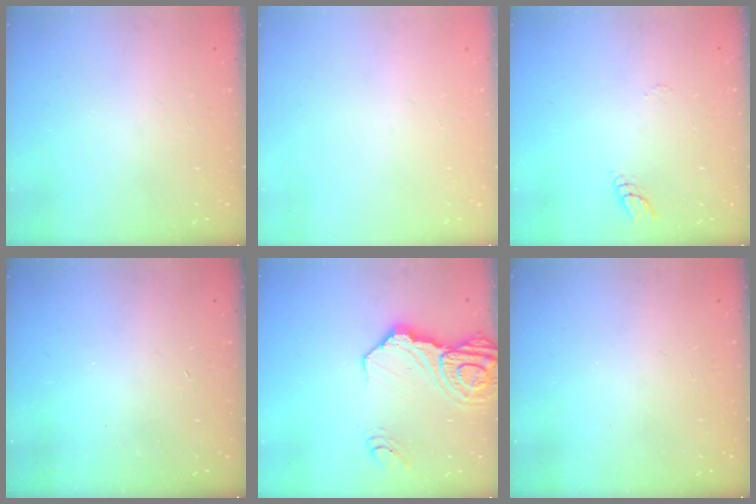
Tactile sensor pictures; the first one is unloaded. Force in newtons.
{"total": 0.0}
{"total": 6.6, "press": 6.5, "slide": 0.8}
{"total": 3.4, "press": 3.4, "slide": 0.3}
{"total": 17.6, "press": 17.5, "slide": 2.0}
{"total": 0.0}